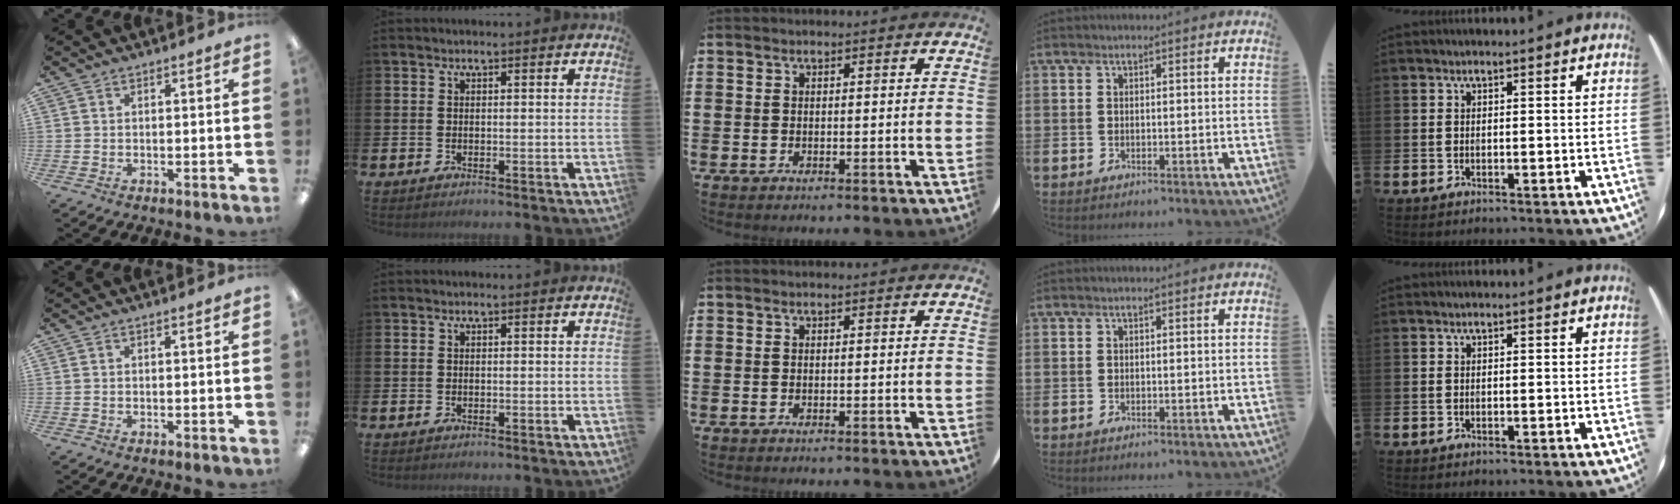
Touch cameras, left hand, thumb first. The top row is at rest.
{}